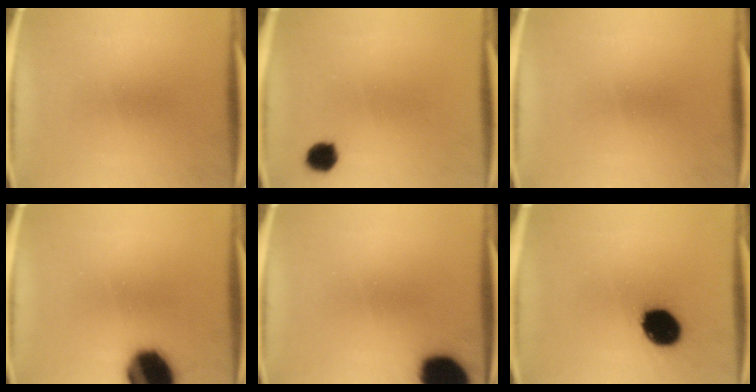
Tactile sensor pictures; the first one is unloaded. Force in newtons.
{"total": 4.1}
{"total": 0.0}
{"total": 18.4}
{"total": 17.2}
{"total": 12.9}